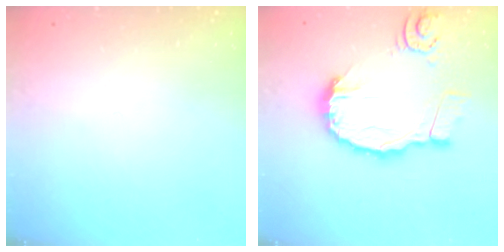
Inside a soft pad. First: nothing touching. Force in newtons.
{"total": 15.5, "press": 15.4, "slide": 1.9}